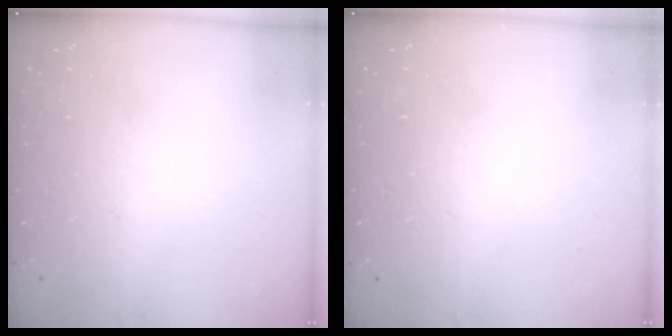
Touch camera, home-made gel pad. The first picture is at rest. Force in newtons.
{"total": 0.0}